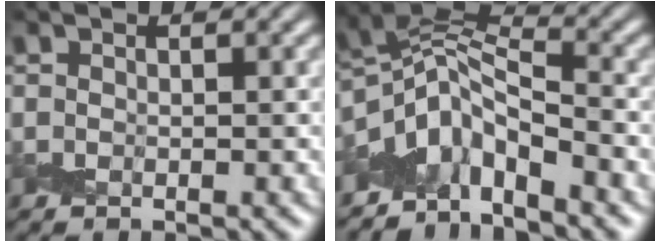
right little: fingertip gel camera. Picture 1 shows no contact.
{"total": 4.6, "force": [-3.3, 1.6, 2.8], "torque": [-0.034, 0.005, -0.076]}